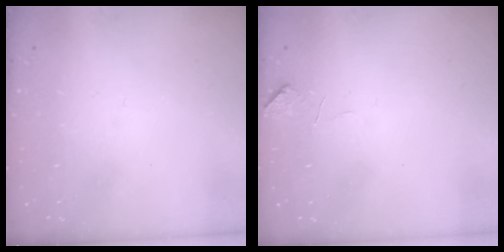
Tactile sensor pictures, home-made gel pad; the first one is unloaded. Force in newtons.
{"total": 0.8, "press": 0.5, "slide": 0.6}